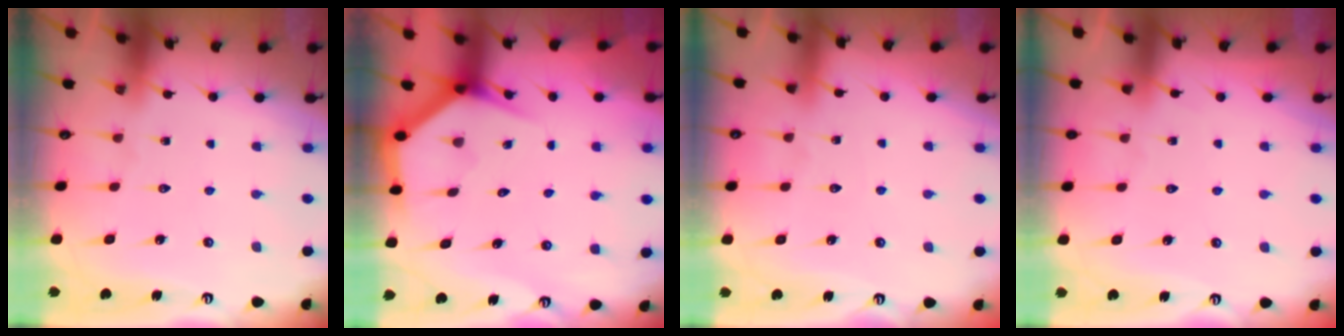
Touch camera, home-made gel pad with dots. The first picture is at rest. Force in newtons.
{"total": 3.6, "press": 3.6, "slide": 0.3}
{"total": 2.9, "press": 2.9, "slide": 0.3}
{"total": 2.8, "press": 2.8, "slide": 0.4}